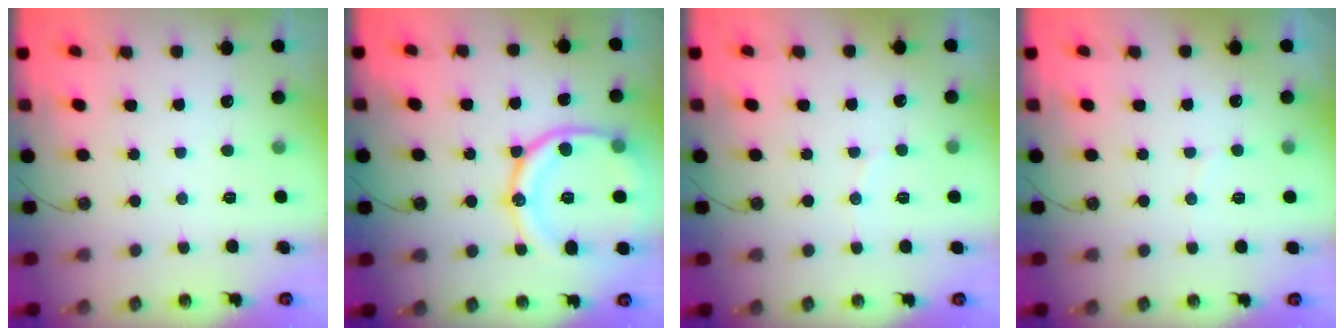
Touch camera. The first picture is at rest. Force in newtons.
{"total": 19.9, "press": 19.8, "slide": 2.1}
{"total": 3.4, "press": 3.1, "slide": 1.4}
{"total": 2.9, "press": 2.6, "slide": 1.2}